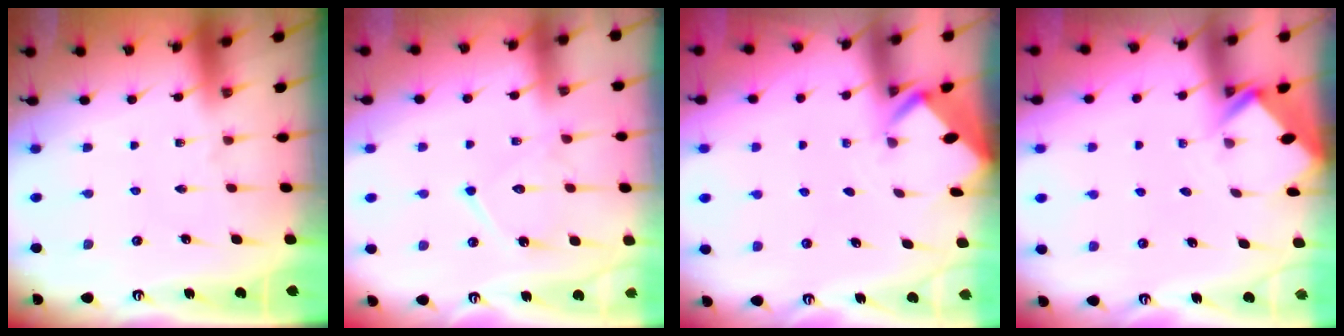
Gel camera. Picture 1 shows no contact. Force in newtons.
{"total": 12.8, "press": 12.7, "slide": 1.1}
{"total": 2.2, "press": 2.2, "slide": 0.1}
{"total": 2.6, "press": 2.6, "slide": 0.2}